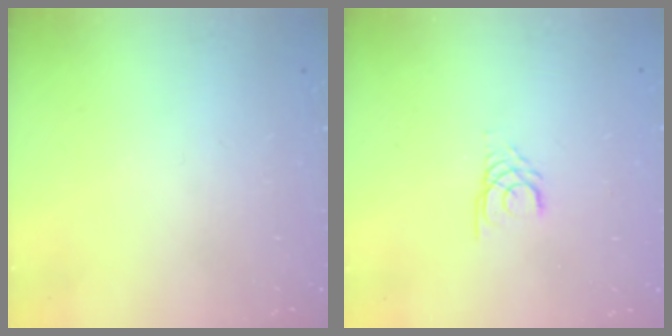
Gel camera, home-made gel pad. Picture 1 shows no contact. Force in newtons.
{"total": 3.0, "press": 2.9, "slide": 0.3}